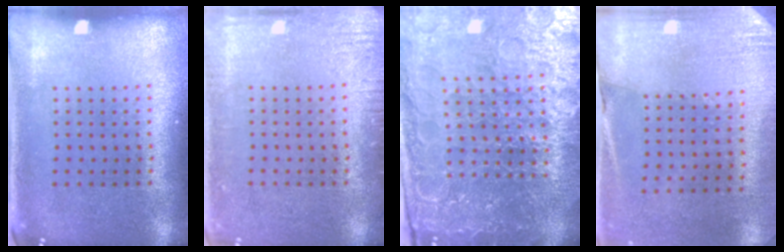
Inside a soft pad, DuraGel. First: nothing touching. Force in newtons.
{"total": 2.0, "press": 1.9, "slide": 0.2}
{"total": 5.6, "press": 5.1, "slide": 2.3}
{"total": 2.6, "press": 2.3, "slide": 1.1}